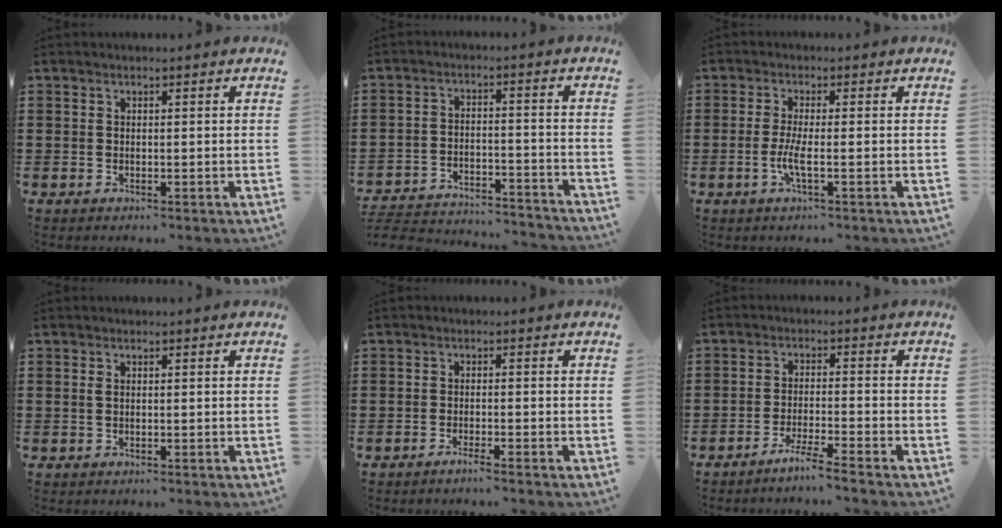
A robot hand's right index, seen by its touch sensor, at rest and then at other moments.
{"total": 4.8, "force": [-4.7, 0.4, 1.0], "torque": [-0.027, 0.000, -0.097]}
{"total": 3.3, "force": [-1.1, 0.2, 3.2], "torque": [-0.070, -0.010, -0.026]}
{"total": 0.7, "force": [0.2, 0.2, 0.6], "torque": [-0.013, 0.001, 0.003]}
{"total": 1.5, "force": [-1.3, -0.2, 0.7], "torque": [-0.011, -0.003, -0.023]}
{"total": 3.7, "force": [-3.3, -0.8, 1.4], "torque": [-0.031, -0.008, -0.065]}